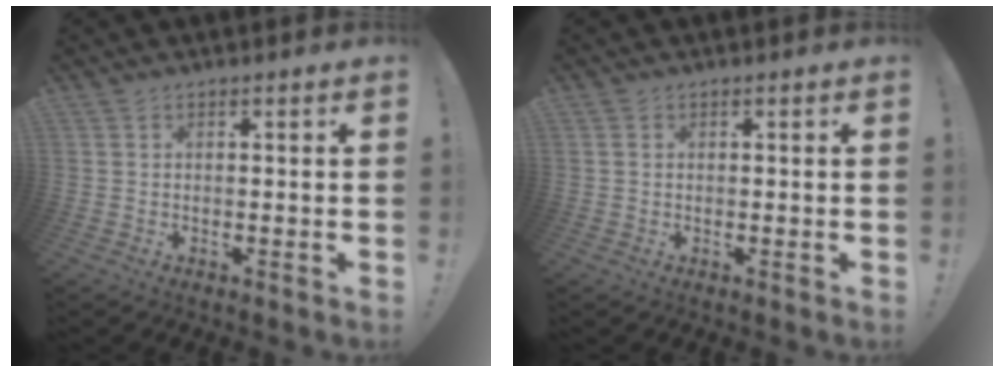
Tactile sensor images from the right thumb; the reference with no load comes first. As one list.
[{"total": 0.7, "force": [0.2, 0.7, 0.1], "torque": [-0.003, 0.003, 0.004]}]